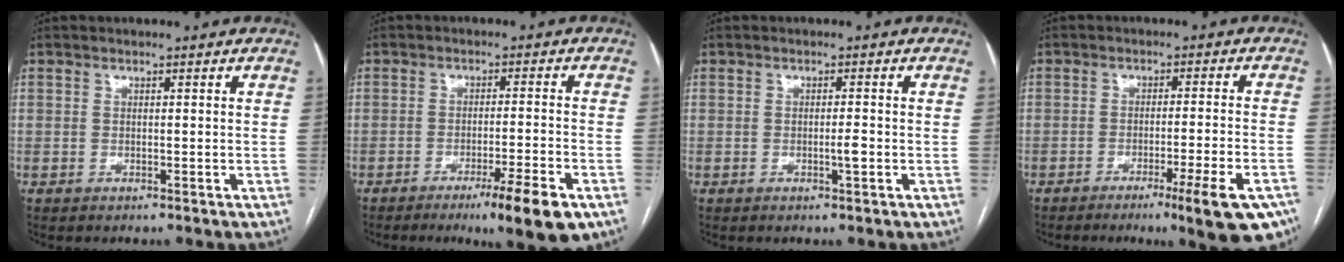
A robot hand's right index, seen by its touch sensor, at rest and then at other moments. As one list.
[{"total": 8.8, "force": [-5.2, 0.1, 7.1], "torque": [-0.098, -0.017, -0.079]}, {"total": 1.6, "force": [-0.5, 0.0, 1.6], "torque": [-0.027, -0.001, -0.009]}, {"total": 12.0, "force": [-7.7, 0.6, 9.1], "torque": [-0.074, -0.004, -0.107]}]